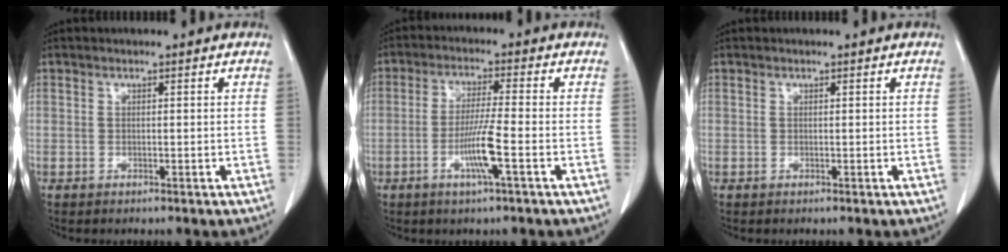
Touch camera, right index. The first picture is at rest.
{"total": 6.6, "force": [-2.3, -0.5, 6.1], "torque": [-0.117, -0.008, -0.046]}
{"total": 0.0}